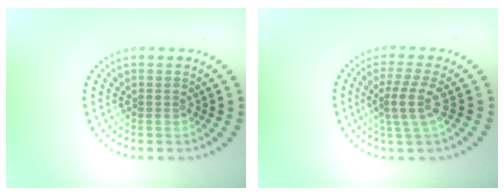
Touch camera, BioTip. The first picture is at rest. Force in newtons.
{"total": 2.8, "press": 2.2, "slide": 1.7}